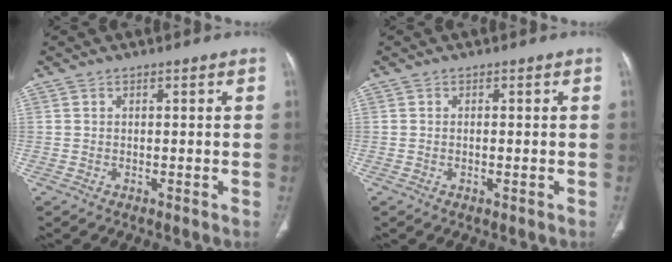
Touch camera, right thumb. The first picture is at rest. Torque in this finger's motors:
{"motor_torque": [-0.25, 0.07, -0.23, 0.06, -0.02]}